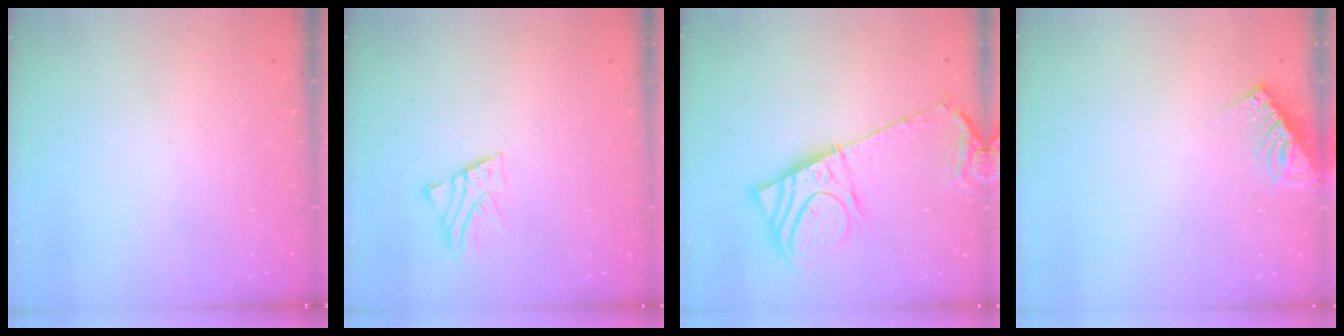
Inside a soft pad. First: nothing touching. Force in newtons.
{"total": 2.1, "press": 2.1, "slide": 0.2}
{"total": 14.2, "press": 13.9, "slide": 3.0}
{"total": 8.2, "press": 8.1, "slide": 0.4}